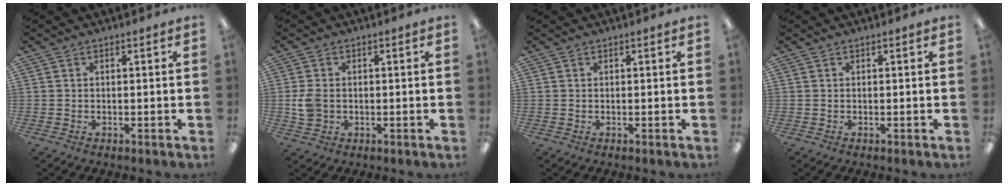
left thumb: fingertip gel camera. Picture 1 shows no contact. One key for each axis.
{"total": 4.8, "fx": -0.1, "fy": 3.7, "fz": 3.0, "tx": -0.059, "ty": 0.001, "tz": -0.004}
{"total": 0.0}
{"total": 0.0}